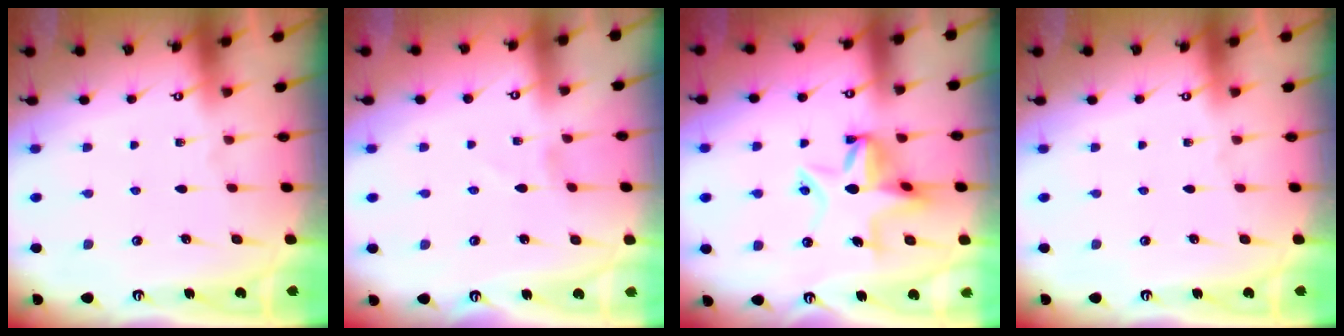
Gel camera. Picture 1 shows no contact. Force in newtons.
{"total": 1.2, "press": 1.2, "slide": 0.1}
{"total": 8.8, "press": 8.6, "slide": 1.9}
{"total": 0.0}